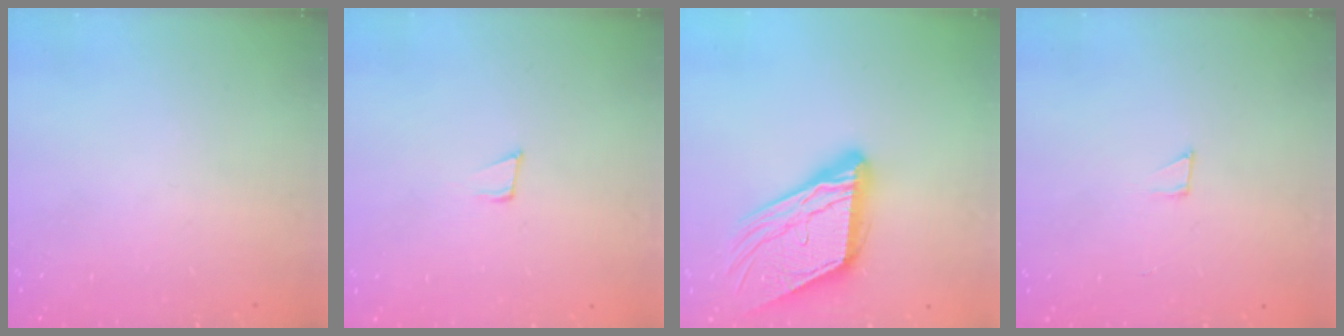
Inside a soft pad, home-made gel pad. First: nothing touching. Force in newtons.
{"total": 7.0, "press": 6.8, "slide": 1.4}
{"total": 18.3, "press": 18.2, "slide": 1.8}
{"total": 2.1, "press": 2.1, "slide": 0.1}